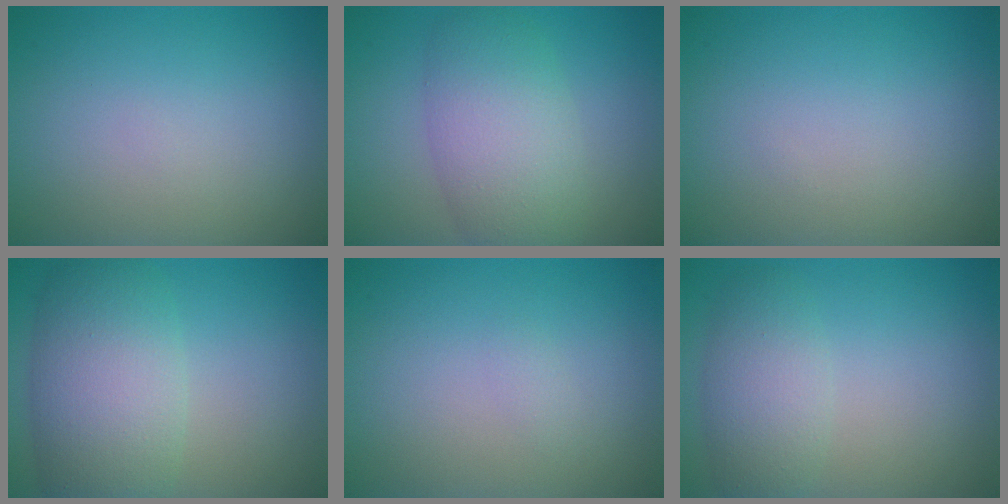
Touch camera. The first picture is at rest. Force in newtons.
{"total": 6.2, "press": 6.2, "slide": 0.1}
{"total": 0.0}
{"total": 7.4, "press": 7.4, "slide": 0.4}
{"total": 0.6, "press": 0.6, "slide": 0.0}
{"total": 3.5, "press": 3.5, "slide": 0.3}